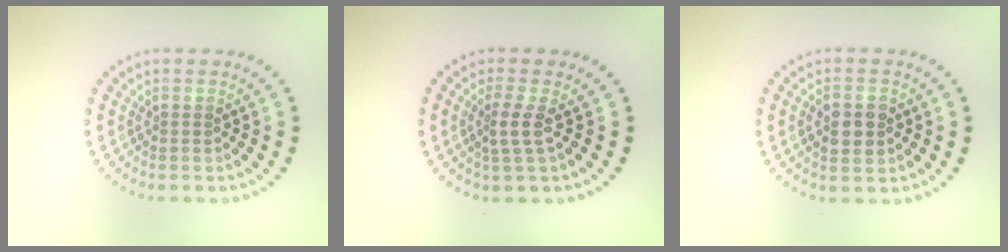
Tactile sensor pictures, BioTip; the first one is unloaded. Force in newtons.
{"total": 2.0, "press": 1.4, "slide": 1.4}
{"total": 2.9, "press": 2.9, "slide": 0.2}